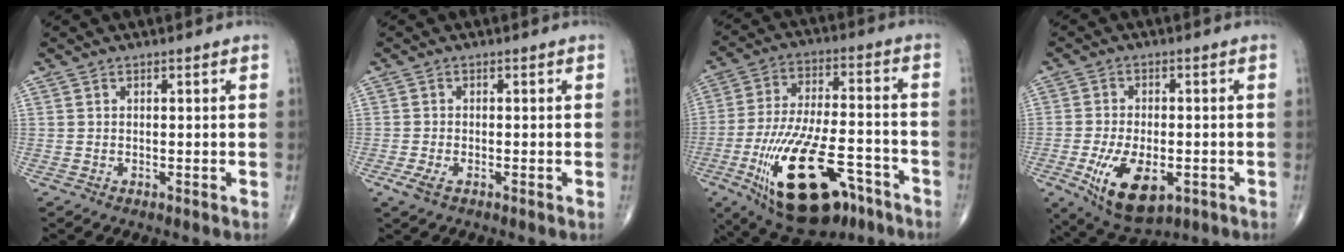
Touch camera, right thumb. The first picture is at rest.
{"total": 2.3, "force": [-1.2, 0.8, 1.8], "torque": [-0.047, -0.004, -0.027]}
{"total": 23.6, "force": [-11.3, 10.5, 17.9], "torque": [-0.353, 0.035, -0.177]}
{"total": 12.1, "force": [-4.1, 6.2, 9.6], "torque": [-0.165, -0.003, -0.057]}